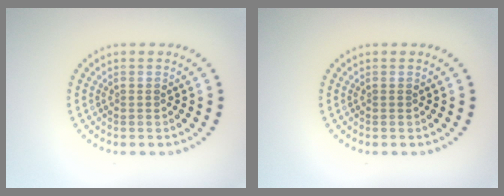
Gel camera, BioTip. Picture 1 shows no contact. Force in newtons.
{"total": 0.0}